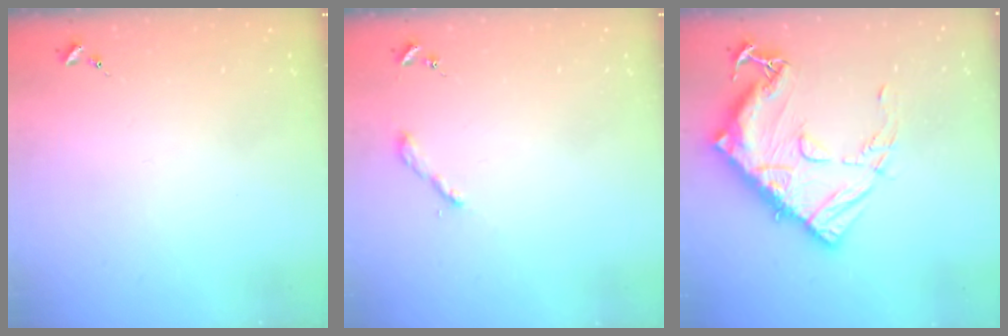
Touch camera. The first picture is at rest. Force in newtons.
{"total": 2.2, "press": 2.2, "slide": 0.2}
{"total": 19.9, "press": 19.8, "slide": 1.7}